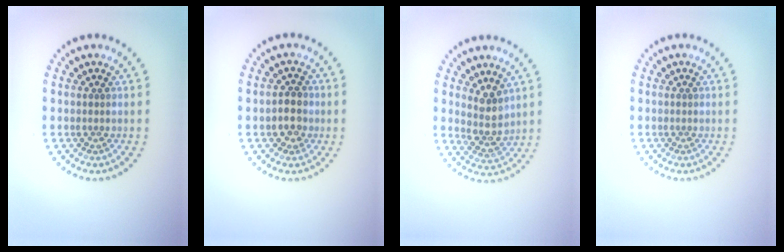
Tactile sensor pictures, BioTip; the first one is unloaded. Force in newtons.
{"total": 1.9, "press": 1.8, "slide": 0.5}
{"total": 2.9, "press": 2.4, "slide": 1.7}
{"total": 0.0}